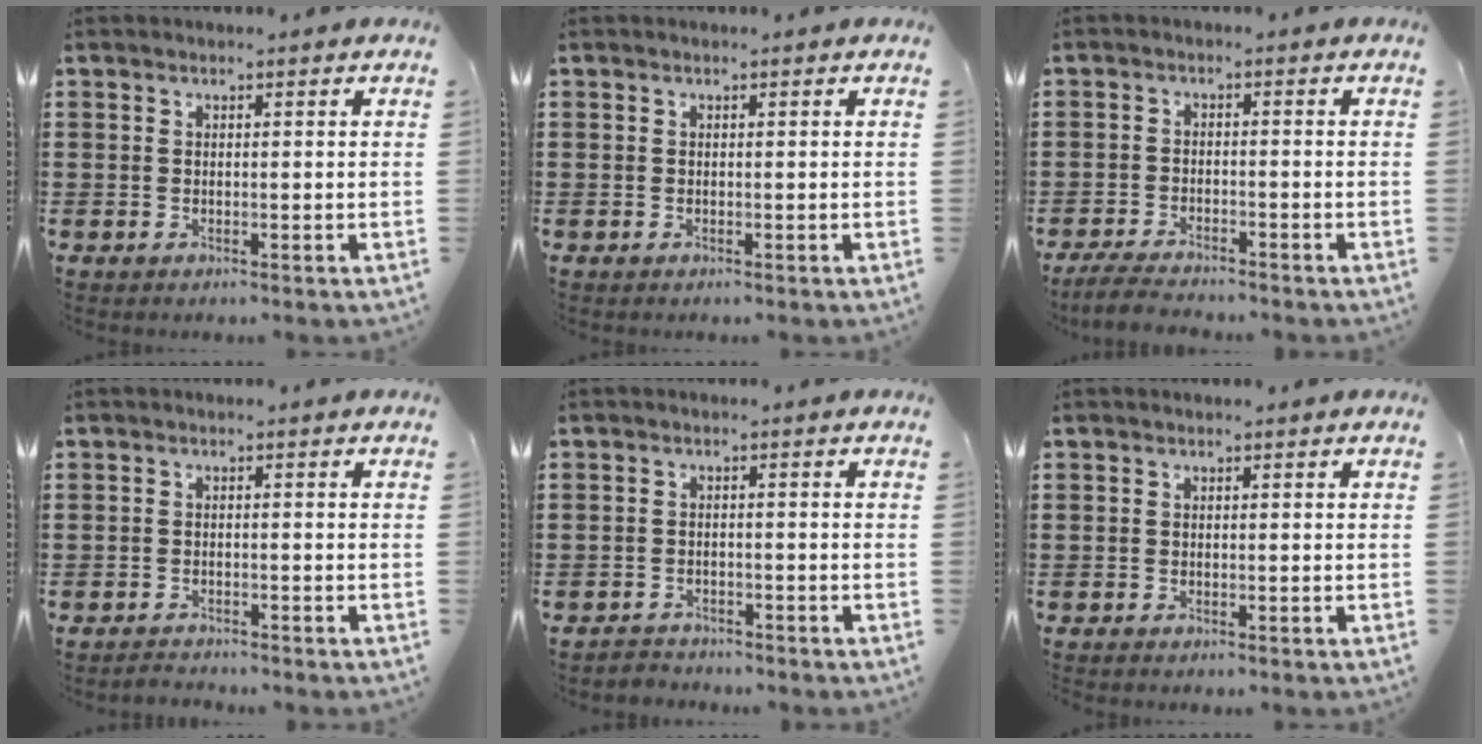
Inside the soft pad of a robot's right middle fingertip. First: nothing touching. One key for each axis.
{"total": 0.0}
{"total": 3.9, "fx": -3.7, "fy": 0.4, "fz": 1.2, "tx": -0.034, "ty": -0.005, "tz": -0.078}
{"total": 1.2, "fx": -1.2, "fy": 0.1, "fz": 0.0, "tx": -0.004, "ty": 0.002, "tz": -0.026}
{"total": 1.8, "fx": -1.7, "fy": 0.4, "fz": -0.2, "tx": -0.003, "ty": 0.001, "tz": -0.040}
{"total": 0.0}